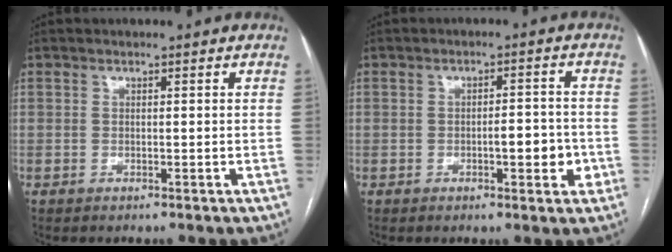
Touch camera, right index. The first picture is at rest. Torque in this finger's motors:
{"motor_torque": [0.79, -0.21, 0.21, 0.06]}